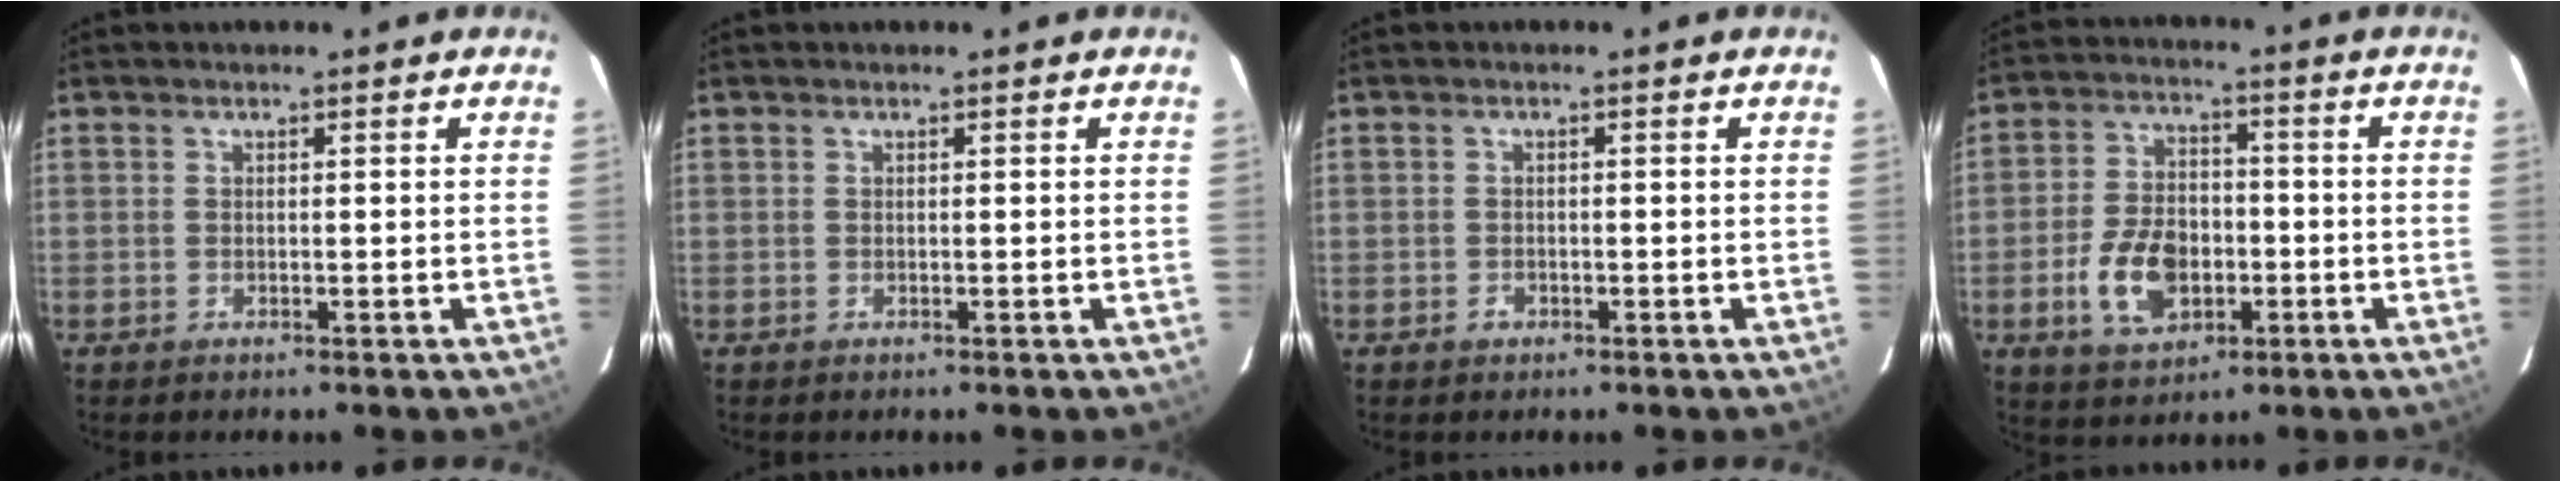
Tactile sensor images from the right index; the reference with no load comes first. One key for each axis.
{"total": 0.0}
{"total": 1.3, "fx": -0.8, "fy": 1.0, "fz": 0.2, "tx": -0.001, "ty": 0.002, "tz": -0.010}
{"total": 11.3, "fx": -3.5, "fy": 7.1, "fz": 8.0, "tx": -0.164, "ty": 0.011, "tz": -0.052}